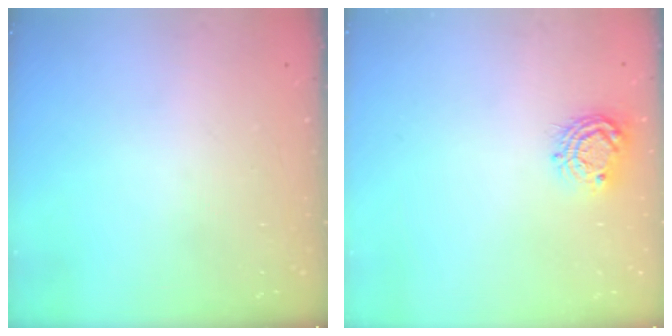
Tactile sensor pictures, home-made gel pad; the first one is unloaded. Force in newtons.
{"total": 8.5, "press": 8.5, "slide": 0.6}